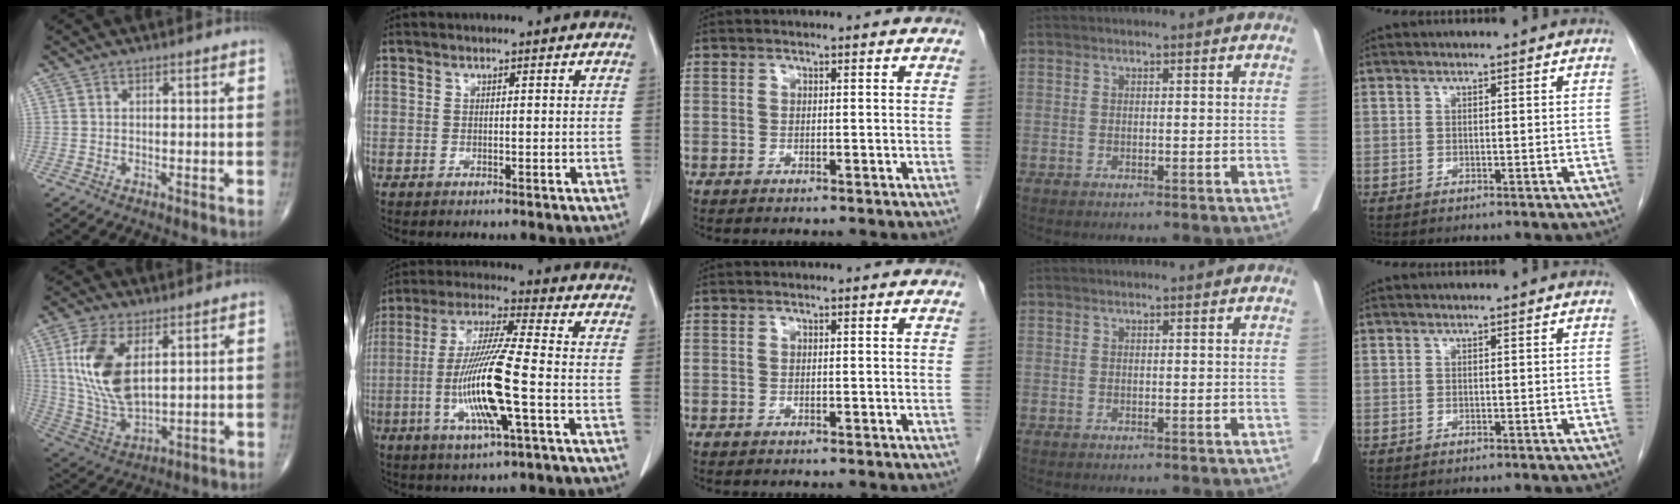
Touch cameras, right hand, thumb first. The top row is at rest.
{"thumb": {"total": 14.5, "force": [4.3, 7.3, 11.8], "torque": [-0.238, -0.017, 0.094]}, "index": {"total": 13.8, "force": [-3.2, 0.5, 13.5], "torque": [-0.271, -0.012, -0.062]}}